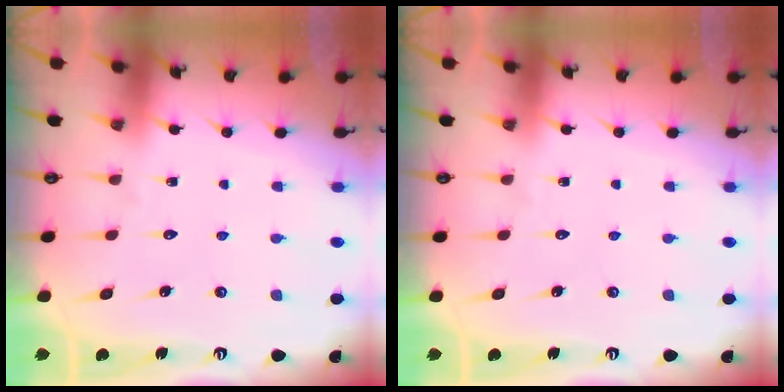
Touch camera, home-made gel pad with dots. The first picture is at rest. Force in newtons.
{"total": 0.0}